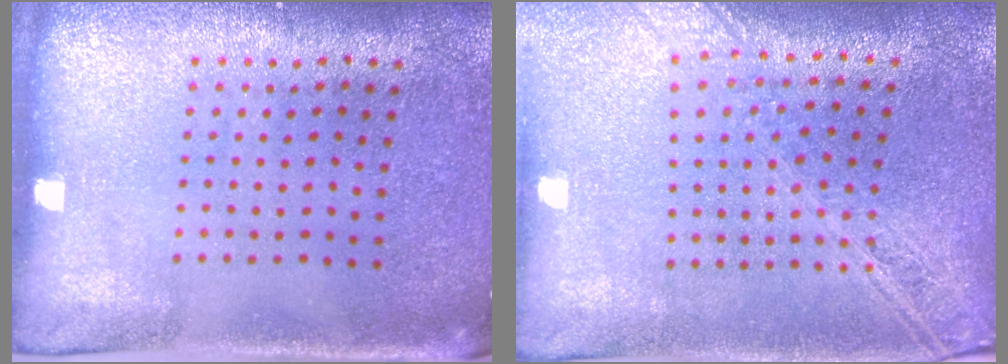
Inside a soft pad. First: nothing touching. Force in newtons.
{"total": 2.2, "press": 1.9, "slide": 1.2}